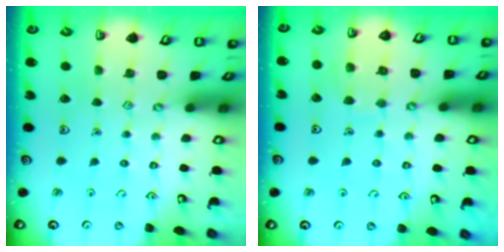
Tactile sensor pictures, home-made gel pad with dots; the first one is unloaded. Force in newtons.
{"total": 6.7, "press": 6.7, "slide": 0.7}